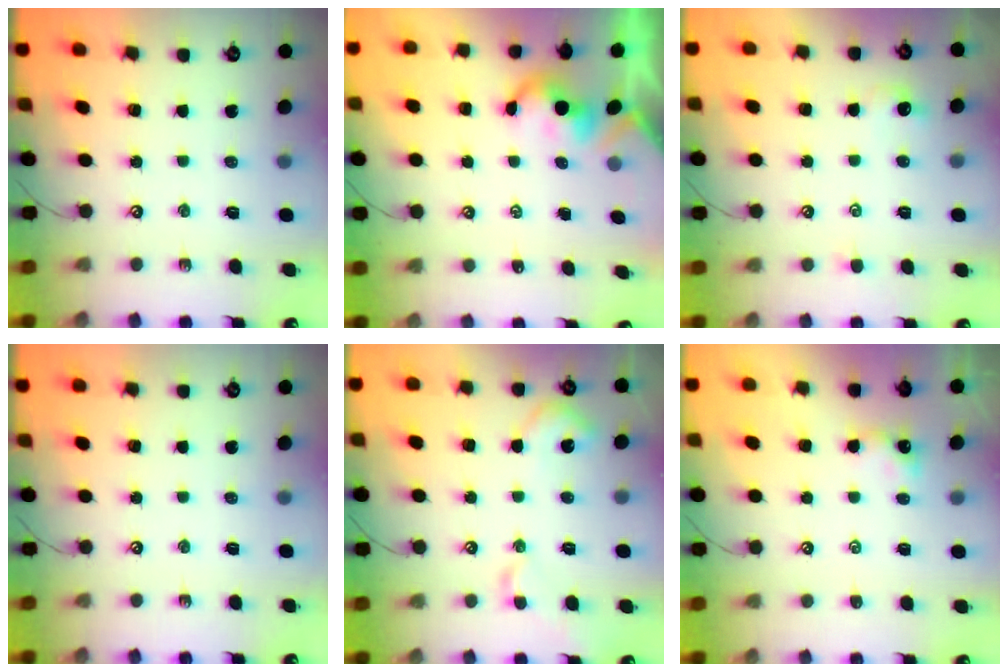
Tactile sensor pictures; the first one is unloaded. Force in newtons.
{"total": 2.0, "press": 2.0, "slide": 0.2}
{"total": 1.6, "press": 1.4, "slide": 0.7}
{"total": 0.0}
{"total": 5.2, "press": 5.1, "slide": 1.0}
{"total": 1.6, "press": 1.5, "slide": 0.5}